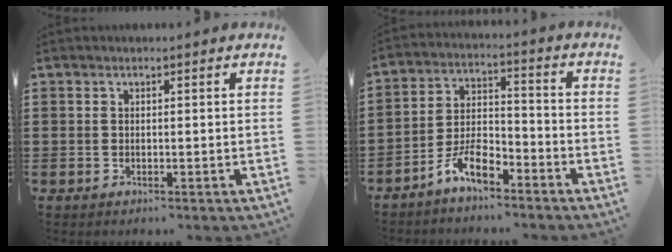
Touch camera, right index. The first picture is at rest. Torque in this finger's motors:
{"motor_torque": [0.49, -0.05, 0.17, 0.06]}